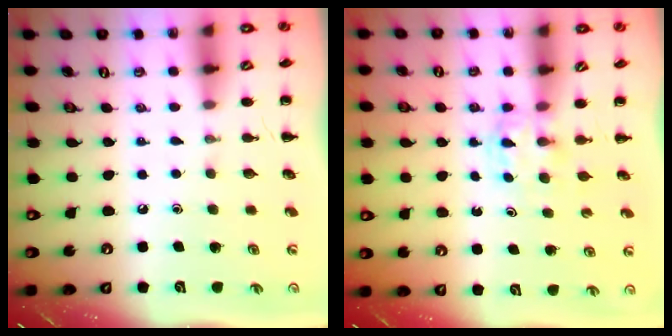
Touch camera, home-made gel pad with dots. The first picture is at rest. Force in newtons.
{"total": 2.6, "press": 2.4, "slide": 1.1}